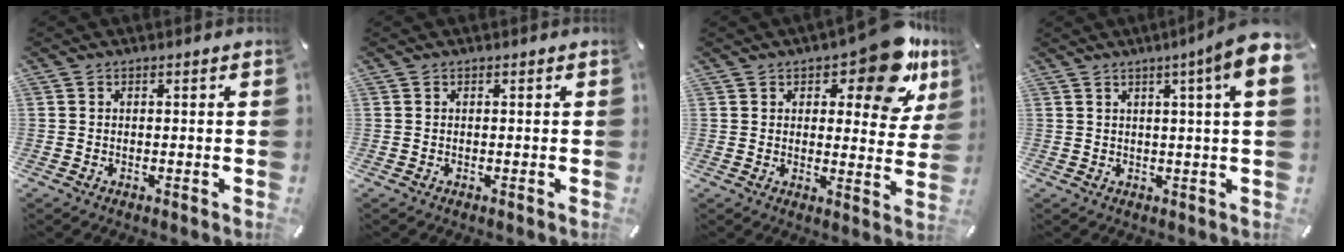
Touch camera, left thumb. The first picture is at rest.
{"total": 0.0}
{"total": 14.9, "force": [9.1, 6.2, 10.0], "torque": [-0.122, -0.054, 0.148]}
{"total": 9.4, "force": [3.9, 0.2, 8.6], "torque": [-0.129, -0.019, 0.059]}